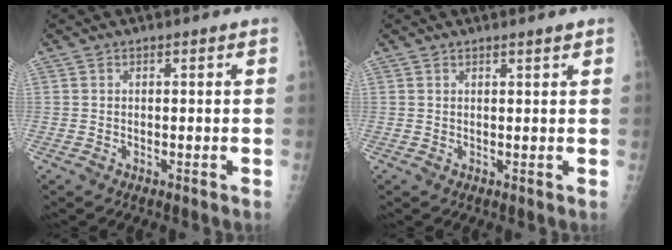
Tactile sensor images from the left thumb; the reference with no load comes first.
{"total": 1.2, "force": [0.9, 0.0, 0.8], "torque": [-0.008, -0.005, 0.014]}